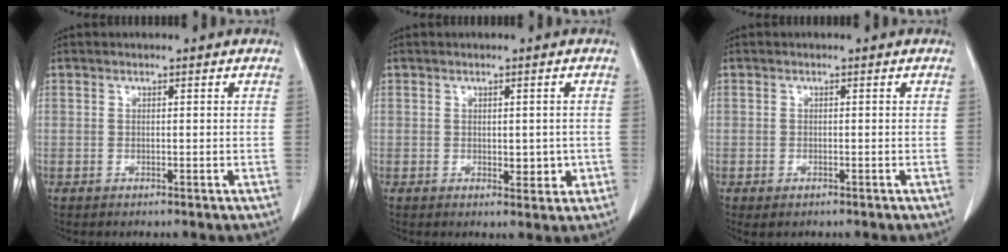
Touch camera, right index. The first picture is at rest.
{"total": 3.3, "force": [-0.4, 1.9, 2.7], "torque": [-0.027, -0.003, 0.002]}
{"total": 1.4, "force": [-0.8, 0.6, 0.9], "torque": [-0.015, -0.002, -0.006]}